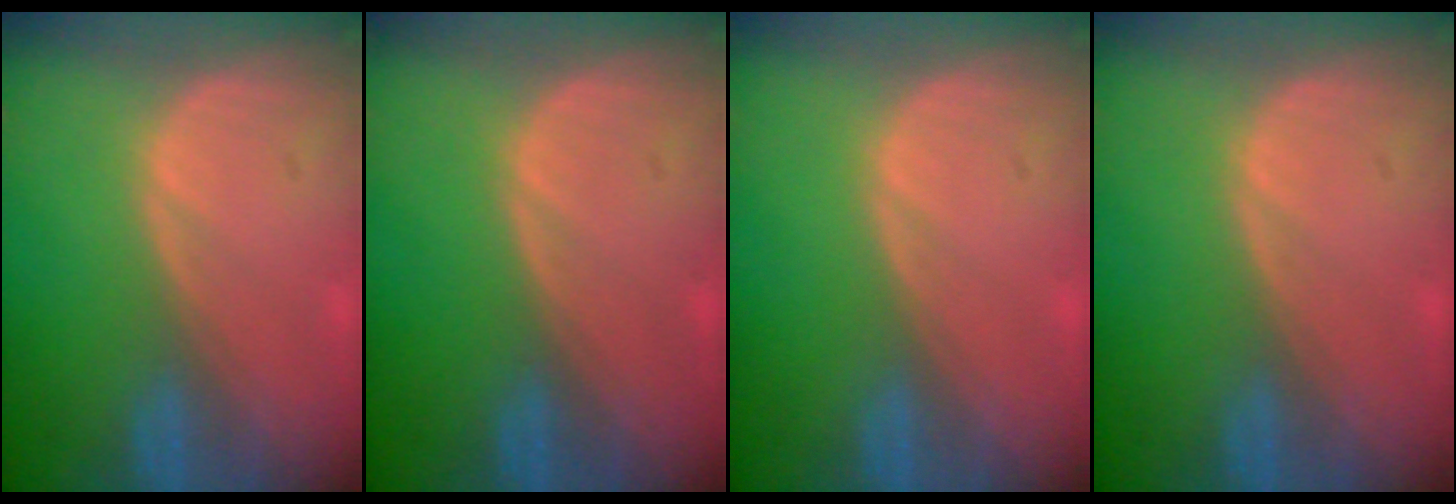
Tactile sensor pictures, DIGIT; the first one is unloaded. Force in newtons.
{"total": 0.0}
{"total": 0.0}
{"total": 0.0}